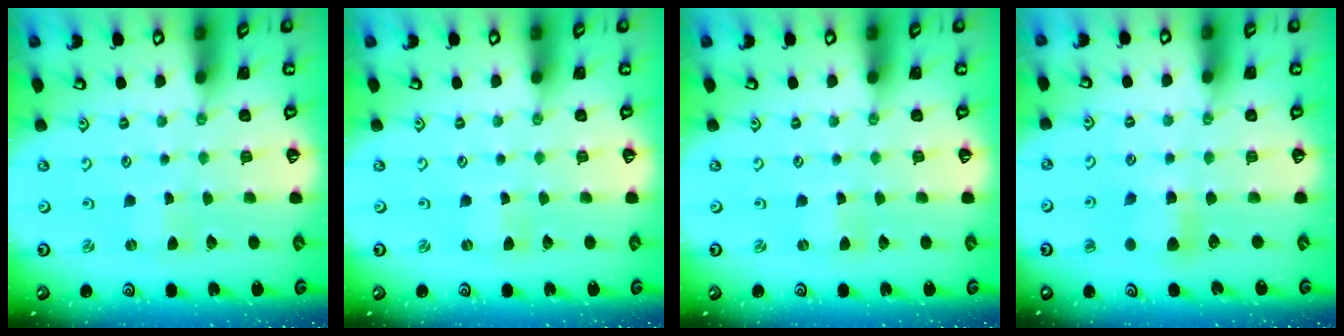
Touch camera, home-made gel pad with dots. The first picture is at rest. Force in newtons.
{"total": 0.0}
{"total": 0.0}
{"total": 6.5, "press": 6.5, "slide": 0.9}